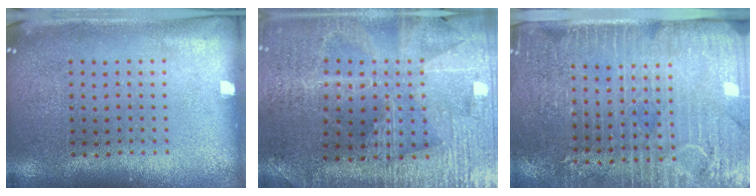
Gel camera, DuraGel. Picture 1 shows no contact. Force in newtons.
{"total": 3.1, "press": 3.0, "slide": 0.4}
{"total": 3.6, "press": 3.3, "slide": 1.5}